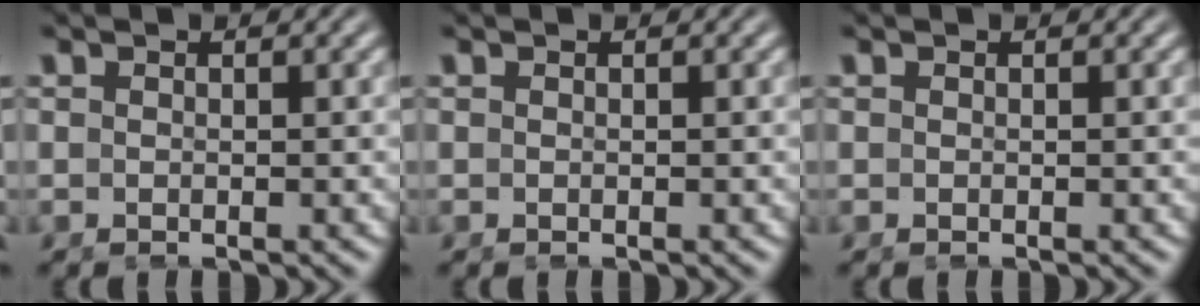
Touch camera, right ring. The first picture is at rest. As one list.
[{"total": 0.0}, {"total": 0.0}]